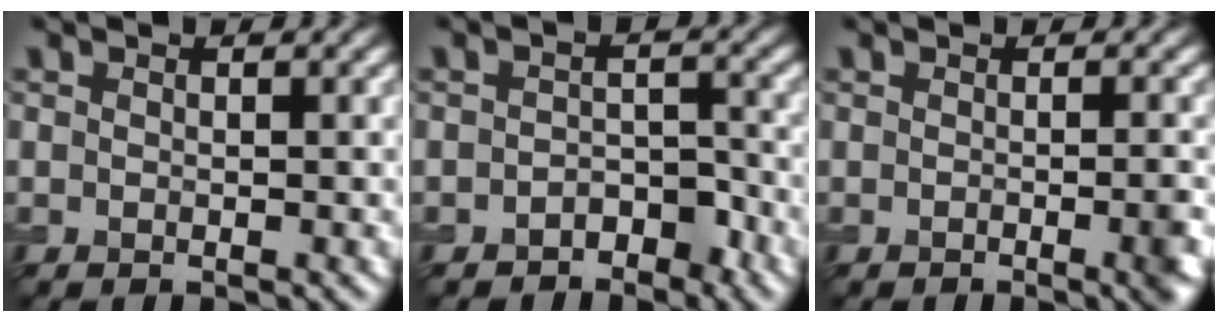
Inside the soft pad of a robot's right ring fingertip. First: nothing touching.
{"total": 2.4, "force": [-2.1, 1.1, 0.6], "torque": [-0.004, 0.010, -0.033]}
{"total": 2.5, "force": [-0.8, 0.7, 2.3], "torque": [-0.024, -0.002, -0.015]}